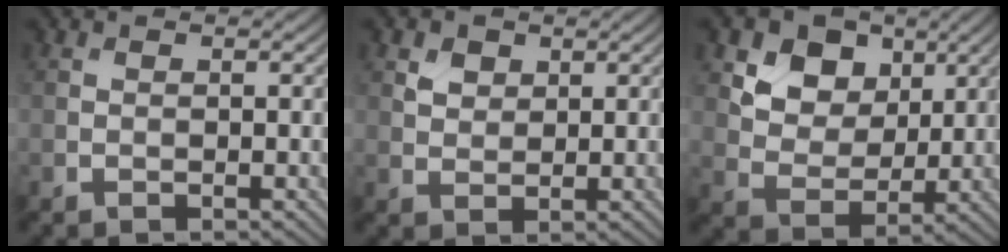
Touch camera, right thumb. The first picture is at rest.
{"total": 2.3, "force": [1.3, 1.7, 0.9], "torque": [-0.022, -0.002, 0.026]}
{"total": 10.2, "force": [5.3, 7.3, 4.8], "torque": [-0.130, -0.014, 0.116]}